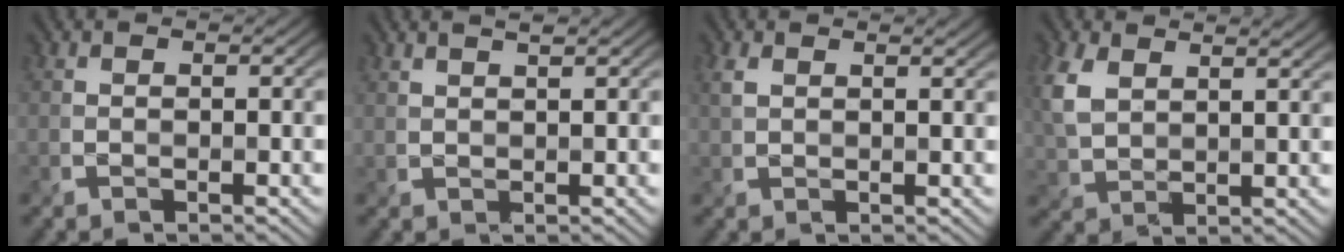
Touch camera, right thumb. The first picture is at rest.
{"total": 1.7, "force": [1.5, 0.0, 0.8], "torque": [-0.015, 0.002, 0.029]}
{"total": 2.5, "force": [1.7, 0.7, 1.7], "torque": [-0.046, 0.003, 0.036]}
{"total": 7.0, "force": [3.8, 3.5, 4.7], "torque": [-0.142, 0.006, 0.079]}